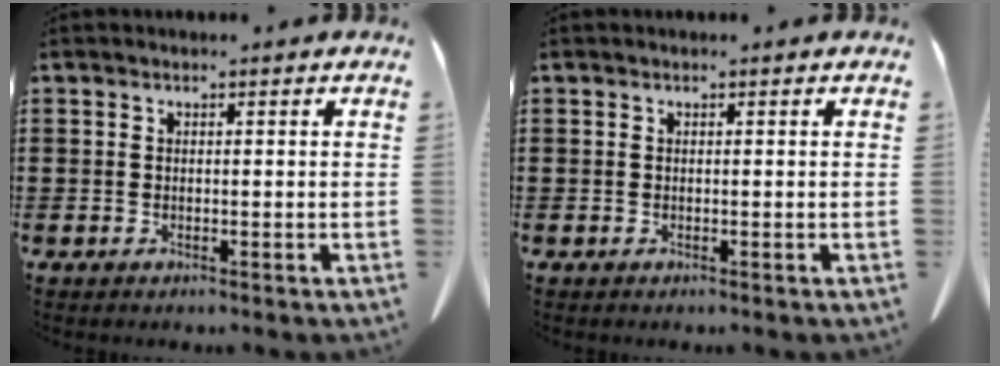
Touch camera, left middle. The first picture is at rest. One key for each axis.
{"total": 0.0}